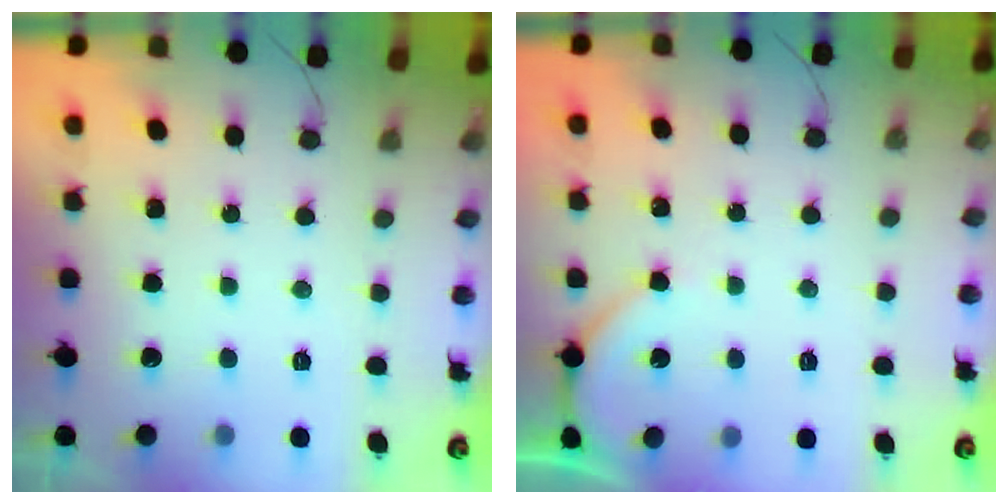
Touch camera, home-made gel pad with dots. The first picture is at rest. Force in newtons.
{"total": 2.7, "press": 2.6, "slide": 0.6}